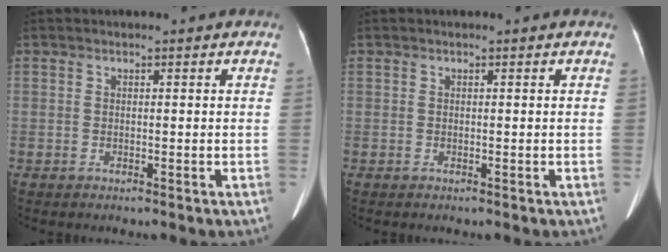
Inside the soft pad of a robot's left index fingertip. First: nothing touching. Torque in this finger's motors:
{"motor_torque": [0.05, 0.03, 0.02, 0.01]}